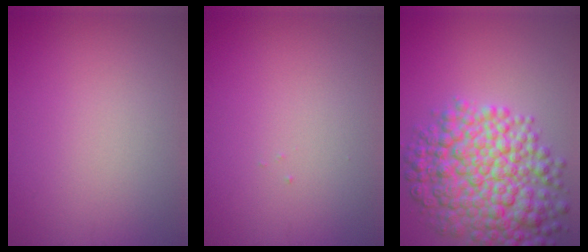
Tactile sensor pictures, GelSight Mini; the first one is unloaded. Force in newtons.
{"total": 0.0}
{"total": 9.7, "press": 9.7, "slide": 0.2}